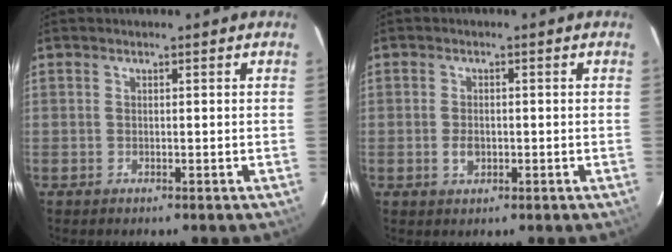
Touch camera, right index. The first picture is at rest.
{"total": 2.7, "force": [-0.7, 1.9, 1.8], "torque": [-0.034, 0.000, -0.011]}